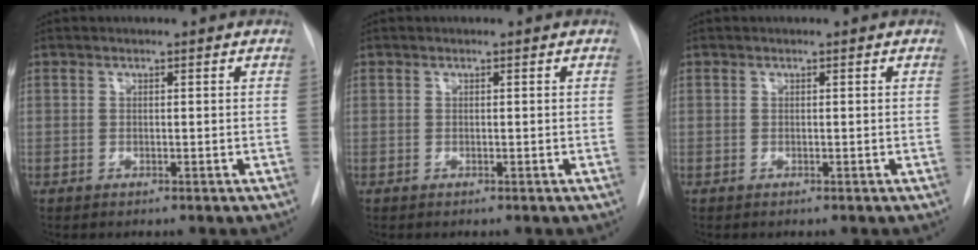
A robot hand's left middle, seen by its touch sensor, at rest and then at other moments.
{"total": 0.0}
{"total": 0.0}